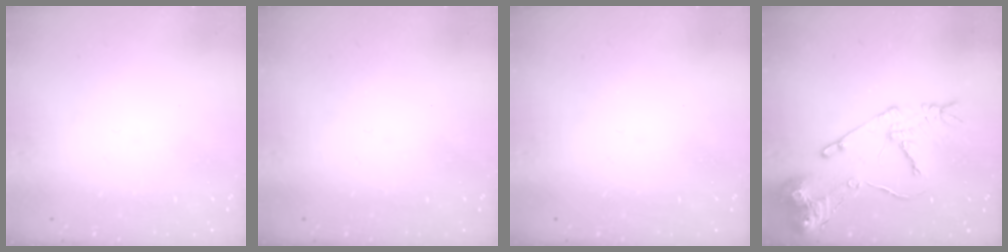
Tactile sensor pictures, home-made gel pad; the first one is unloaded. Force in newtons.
{"total": 0.0}
{"total": 0.0}
{"total": 12.8, "press": 12.7, "slide": 1.4}